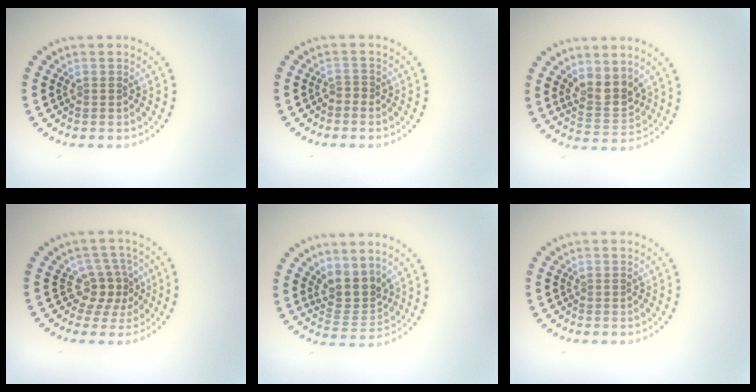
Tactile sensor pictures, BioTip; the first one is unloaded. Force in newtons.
{"total": 0.6, "press": 0.2, "slide": 0.6}
{"total": 3.2, "press": 2.9, "slide": 1.4}
{"total": 2.9, "press": 2.1, "slide": 2.0}
{"total": 3.4, "press": 2.5, "slide": 2.3}
{"total": 0.0}